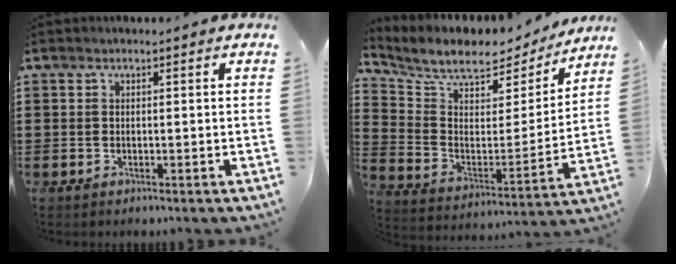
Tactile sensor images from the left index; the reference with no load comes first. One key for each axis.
{"total": 7.6, "fx": 6.5, "fy": 2.8, "fz": 2.8, "tx": -0.076, "ty": -0.048, "tz": 0.106}